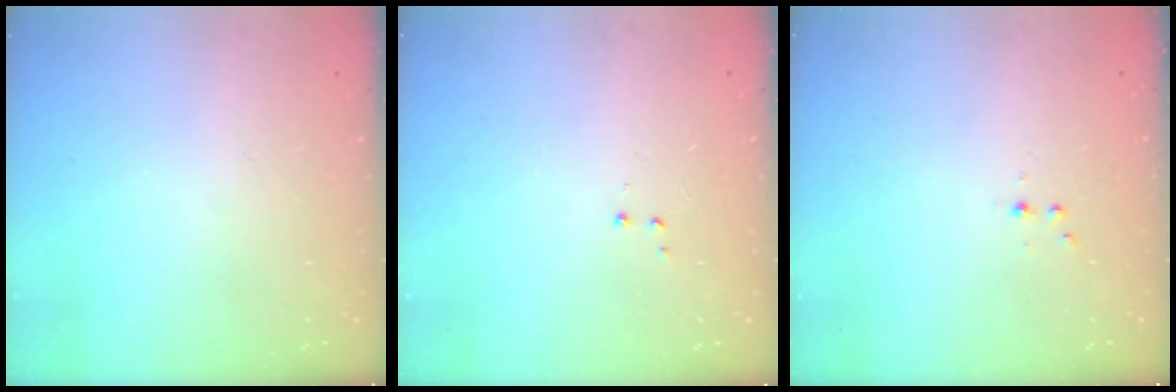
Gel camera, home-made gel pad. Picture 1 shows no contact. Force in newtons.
{"total": 3.0, "press": 2.9, "slide": 0.7}
{"total": 2.8, "press": 2.4, "slide": 1.5}